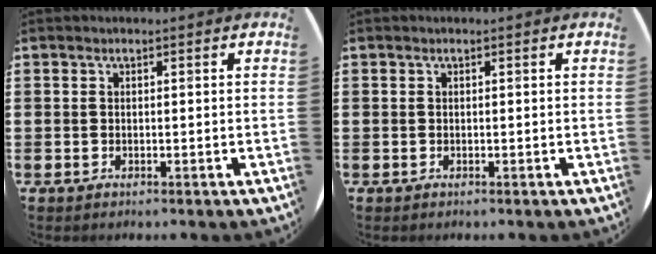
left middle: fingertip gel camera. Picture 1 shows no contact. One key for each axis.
{"total": 0.0}